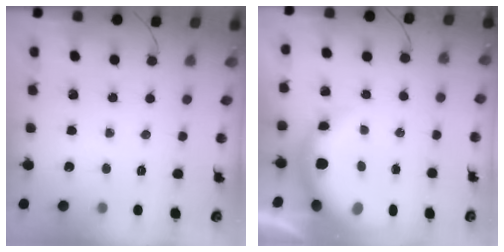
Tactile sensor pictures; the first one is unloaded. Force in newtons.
{"total": 10.3, "press": 9.9, "slide": 2.7}